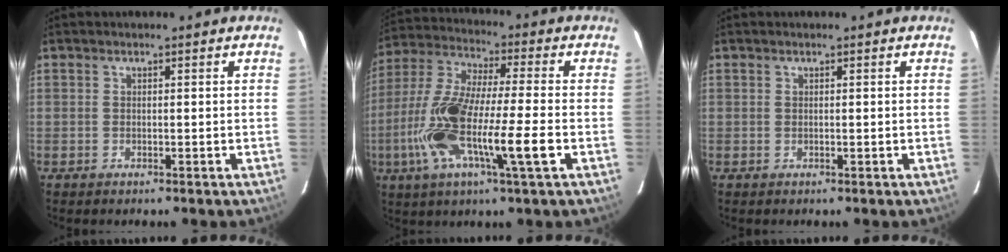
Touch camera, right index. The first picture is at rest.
{"total": 16.5, "force": [-4.6, 1.4, 15.8], "torque": [-0.325, -0.014, -0.090]}
{"total": 0.0}